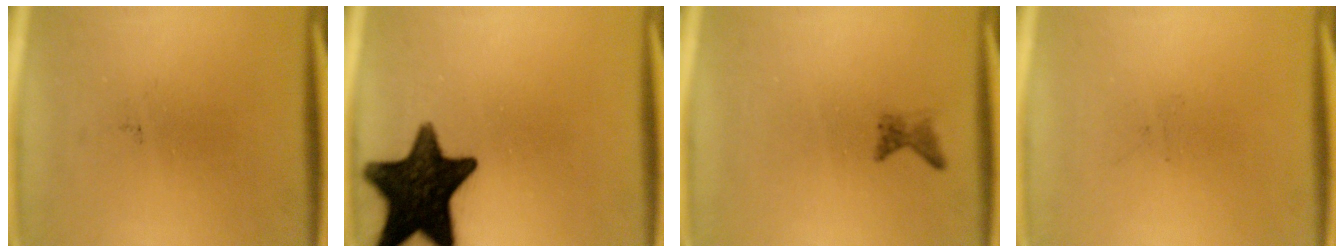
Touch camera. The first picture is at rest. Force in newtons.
{"total": 16.8}
{"total": 1.2}
{"total": 0.0}